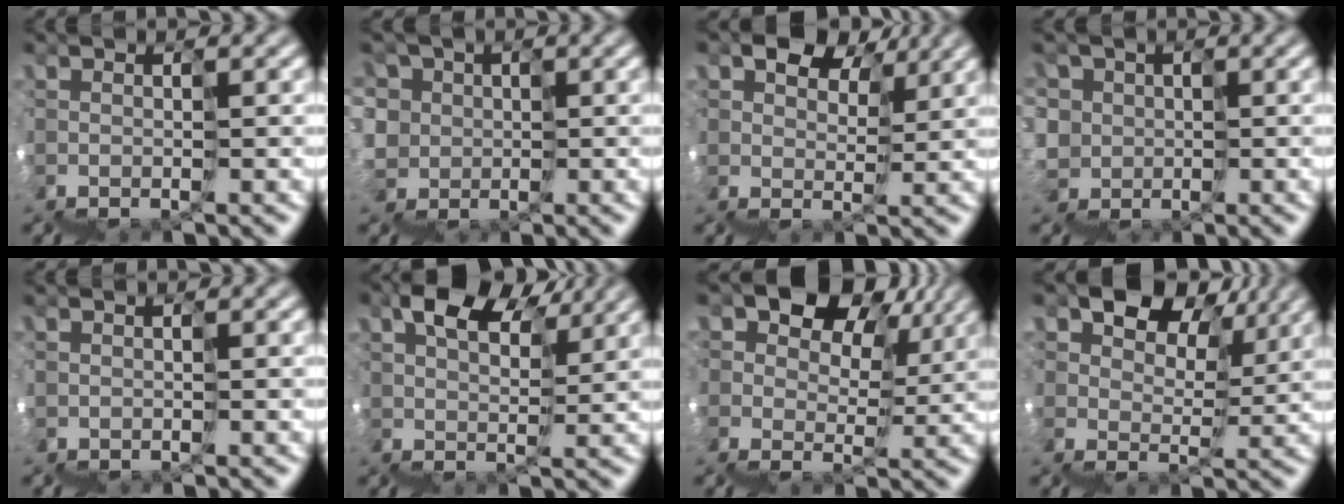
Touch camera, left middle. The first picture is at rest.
{"total": 5.1, "force": [3.2, 3.4, -2.1], "torque": [0.025, 0.056, 0.007]}
{"total": 5.5, "force": [4.9, 2.4, 0.5], "torque": [-0.007, 0.034, 0.077]}
{"total": 4.5, "force": [2.5, 2.8, -2.3], "torque": [0.033, 0.049, 0.004]}
{"total": 1.7, "force": [-0.3, 1.5, 0.8], "torque": [-0.015, -0.006, -0.004]}
{"total": 5.7, "force": [5.2, 1.8, 1.4], "torque": [-0.023, 0.045, 0.073]}
{"total": 8.9, "force": [5.7, 5.7, 3.7], "torque": [-0.059, 0.037, 0.093]}
{"total": 6.9, "force": [5.9, 3.3, 1.2], "torque": [-0.019, 0.030, 0.097]}